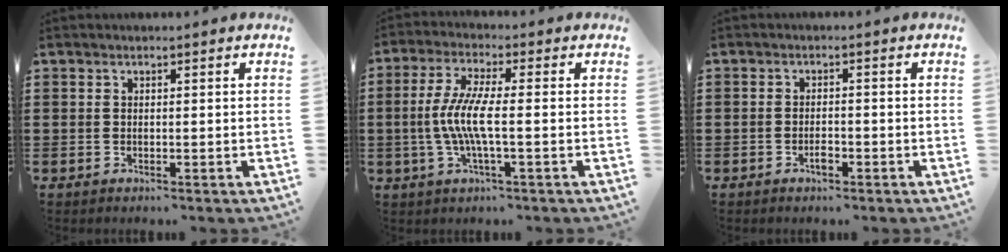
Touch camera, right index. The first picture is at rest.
{"total": 6.6, "force": [-1.1, 0.9, 6.5], "torque": [-0.144, -0.012, -0.030]}
{"total": 1.9, "force": [-1.1, 0.7, 1.4], "torque": [-0.027, 0.001, -0.019]}